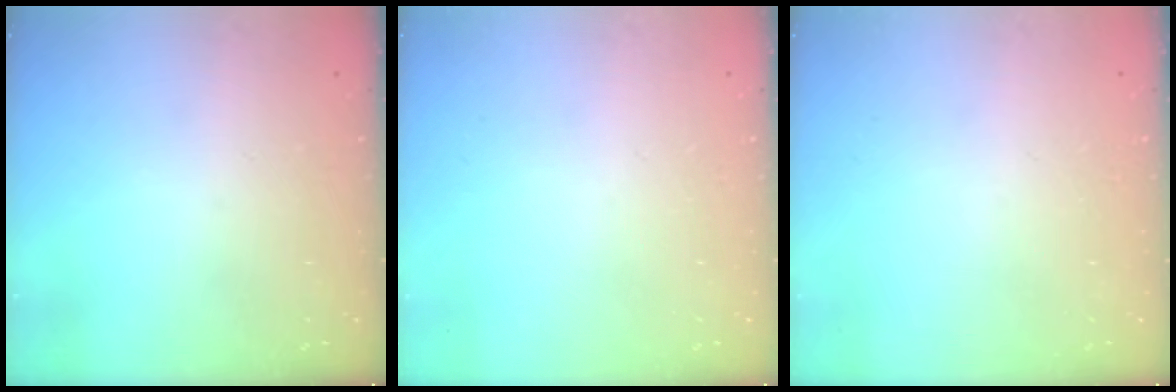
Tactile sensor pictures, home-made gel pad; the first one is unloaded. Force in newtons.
{"total": 0.0}
{"total": 0.0}